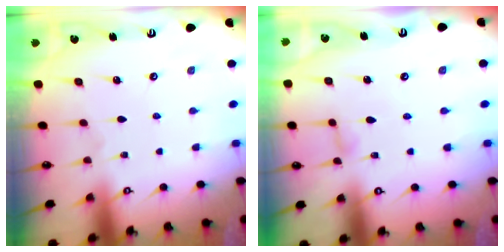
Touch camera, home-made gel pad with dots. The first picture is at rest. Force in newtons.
{"total": 4.4, "press": 4.4, "slide": 0.6}